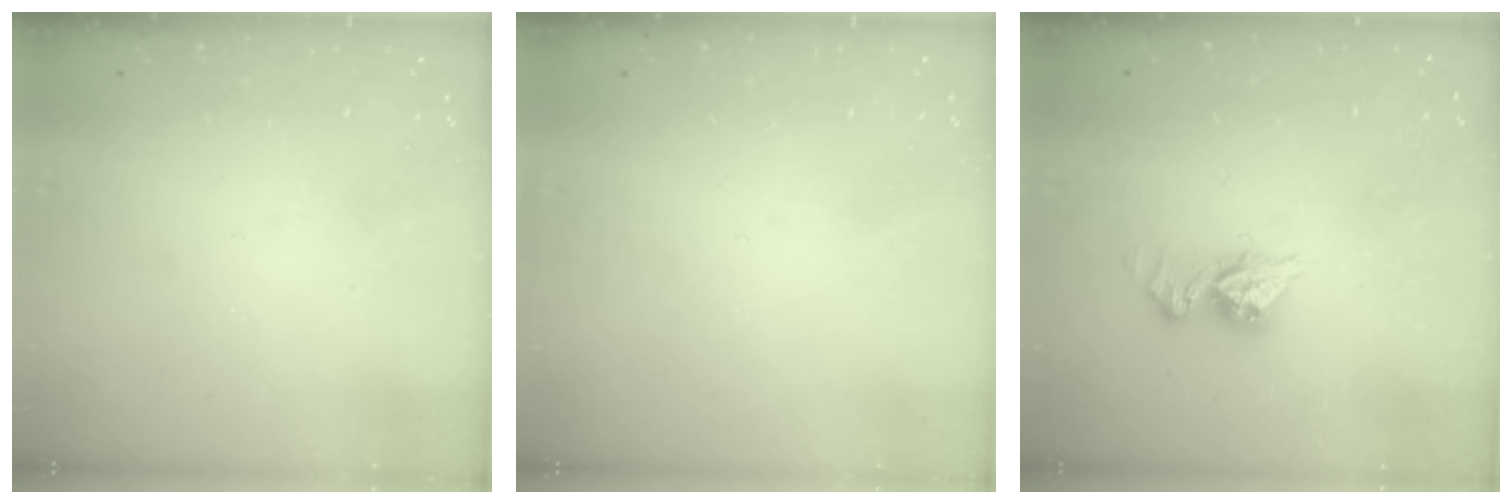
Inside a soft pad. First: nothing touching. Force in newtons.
{"total": 0.0}
{"total": 8.7, "press": 8.7, "slide": 0.9}